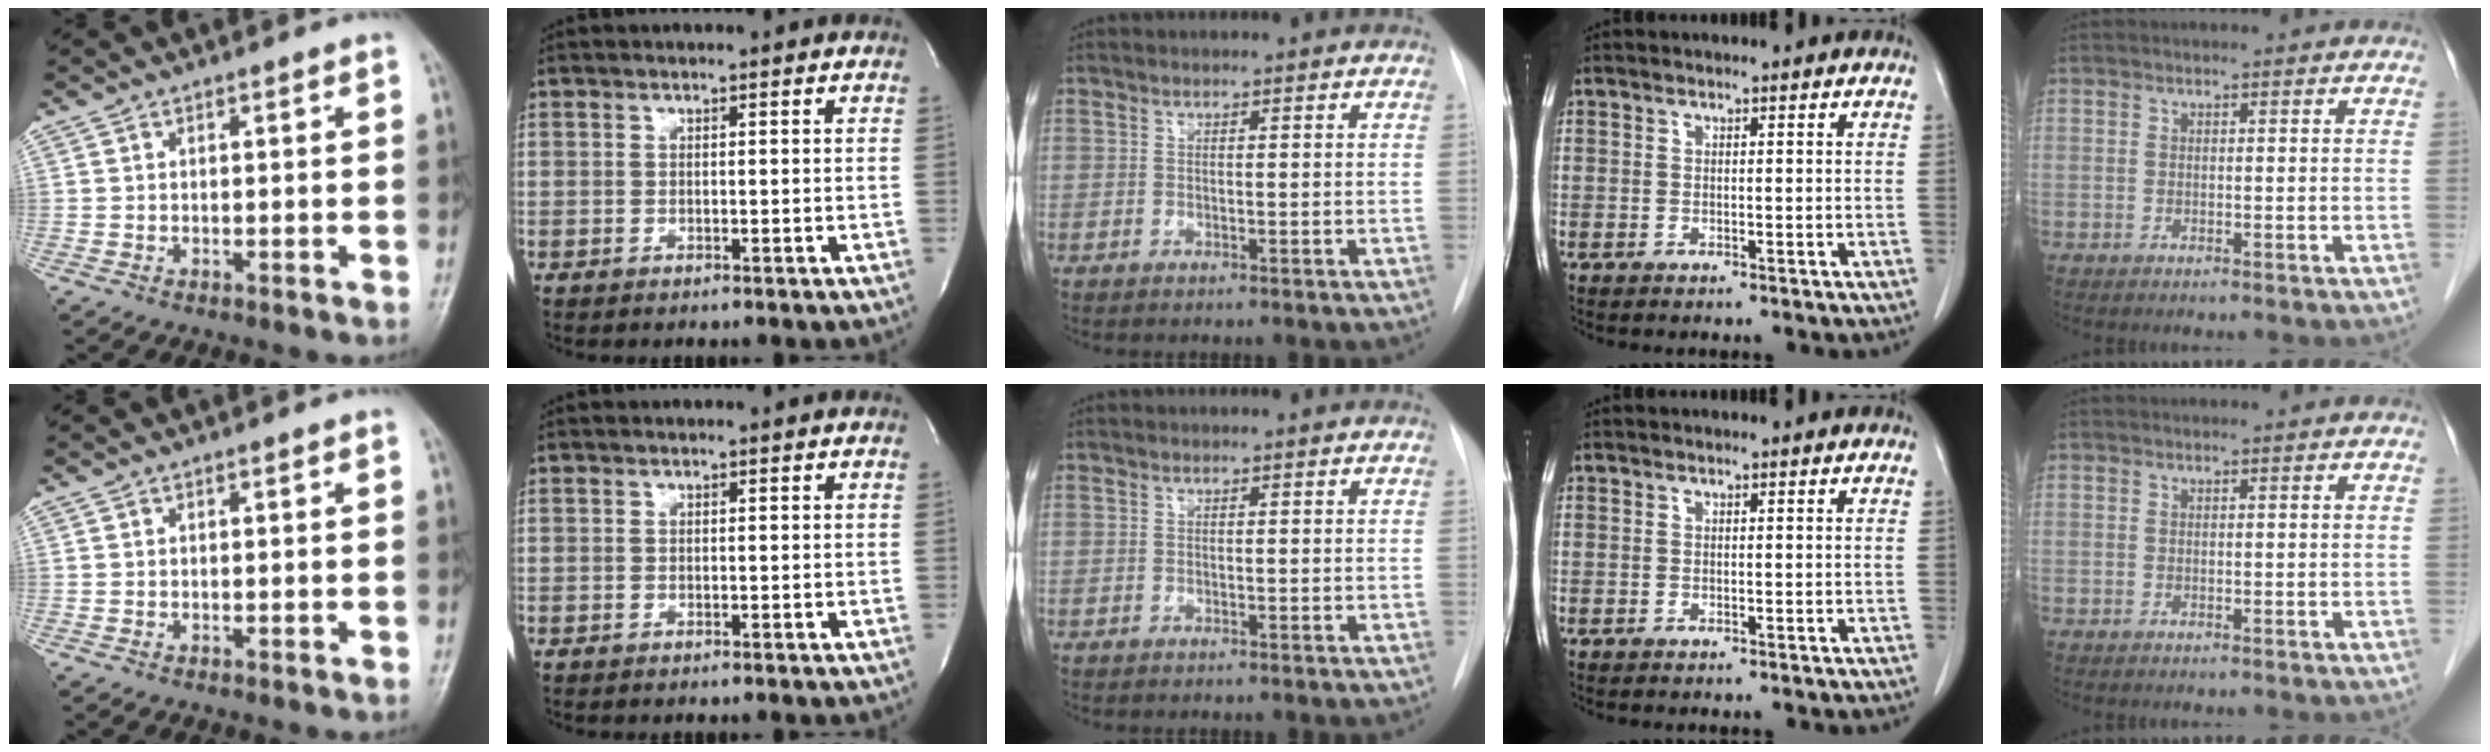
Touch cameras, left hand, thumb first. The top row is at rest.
{}